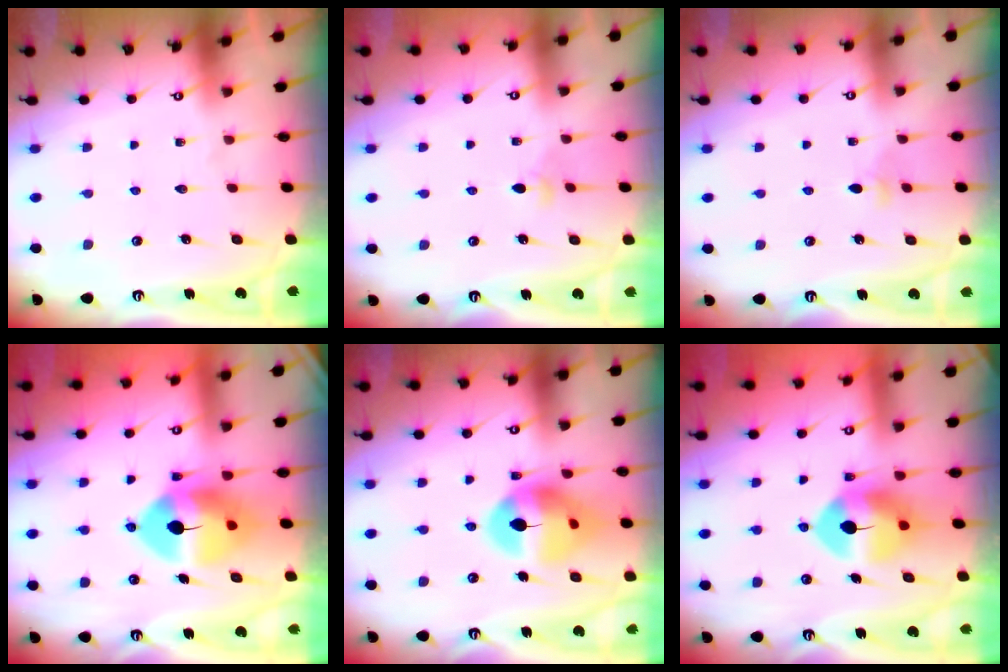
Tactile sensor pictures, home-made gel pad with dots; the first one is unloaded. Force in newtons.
{"total": 2.8, "press": 2.7, "slide": 0.8}
{"total": 3.4, "press": 3.3, "slide": 0.6}
{"total": 12.2, "press": 11.9, "slide": 2.3}
{"total": 14.5, "press": 14.4, "slide": 1.6}
{"total": 10.1, "press": 10.0, "slide": 1.6}